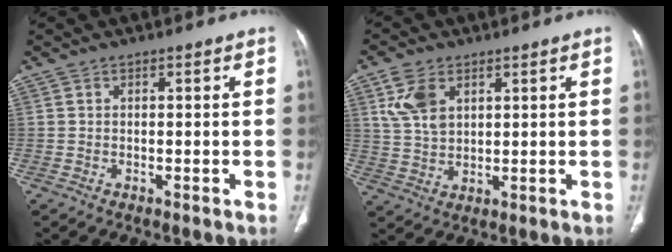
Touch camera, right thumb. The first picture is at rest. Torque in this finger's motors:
{"motor_torque": [0.16, 1.79, 0.90, 0.72, 0.04]}